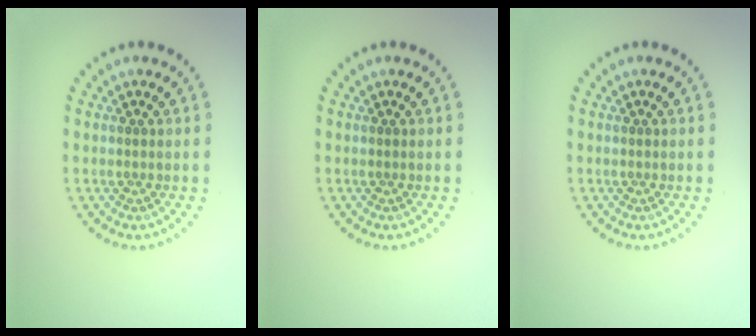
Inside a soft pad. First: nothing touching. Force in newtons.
{"total": 0.0}
{"total": 0.0}